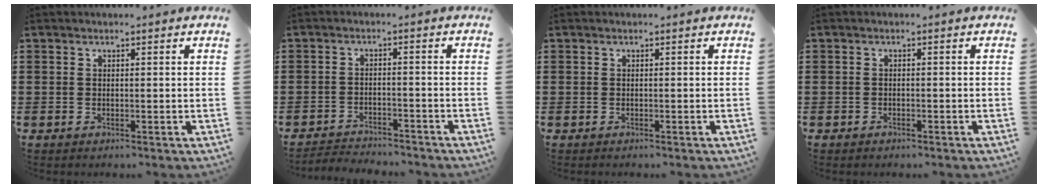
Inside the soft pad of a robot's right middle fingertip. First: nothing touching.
{"total": 3.0, "force": [-3.0, 0.3, 0.1], "torque": [-0.008, -0.001, -0.065]}
{"total": 0.0}
{"total": 0.6, "force": [-0.6, 0.3, 0.1], "torque": [-0.003, 0.000, -0.013]}